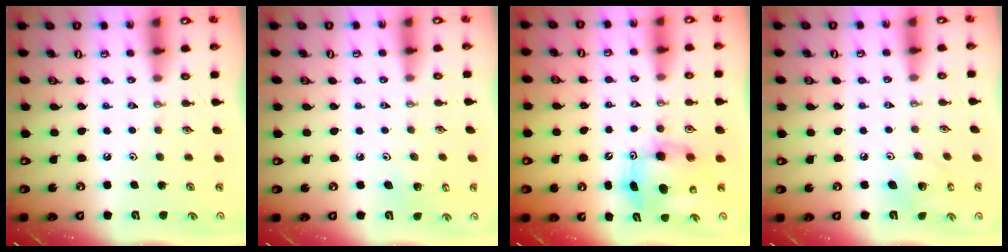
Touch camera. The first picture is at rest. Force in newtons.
{"total": 4.7, "press": 4.4, "slide": 1.7}
{"total": 9.5, "press": 9.3, "slide": 1.9}
{"total": 7.1, "press": 7.1, "slide": 0.2}